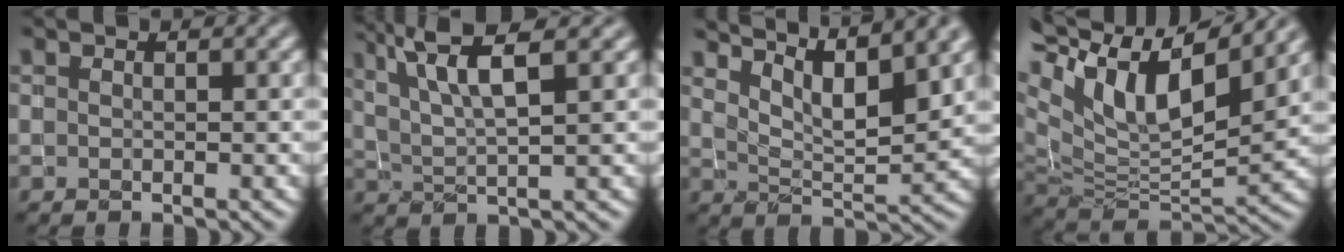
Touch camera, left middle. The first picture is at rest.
{"total": 6.5, "force": [3.3, 1.4, 5.4], "torque": [-0.090, 0.012, 0.058]}
{"total": 9.2, "force": [6.6, 2.2, 6.1], "torque": [-0.089, 0.017, 0.080]}
{"total": 11.8, "force": [5.7, 5.4, 8.8], "torque": [-0.176, 0.020, 0.104]}